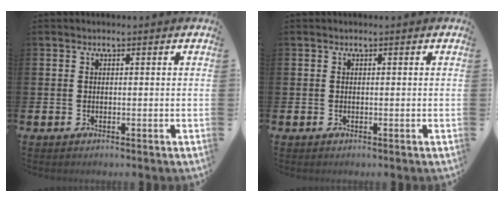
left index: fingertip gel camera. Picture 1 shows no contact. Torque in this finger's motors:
{"motor_torque": [-0.20, 0.13, 0.02, -0.01]}